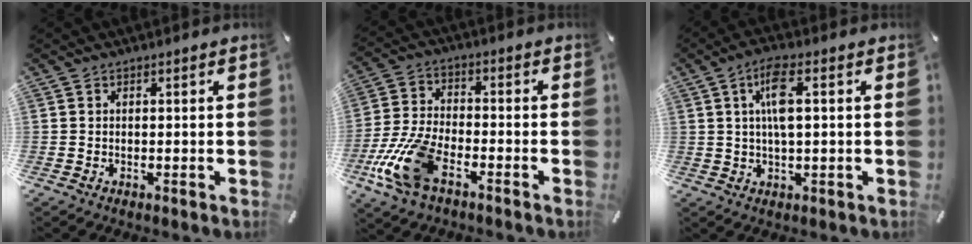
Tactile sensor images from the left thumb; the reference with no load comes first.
{"total": 13.6, "force": [-6.4, 6.5, 10.1], "torque": [-0.226, 0.011, -0.115]}
{"total": 7.1, "force": [1.5, 2.1, 6.6], "torque": [-0.131, 0.008, 0.025]}